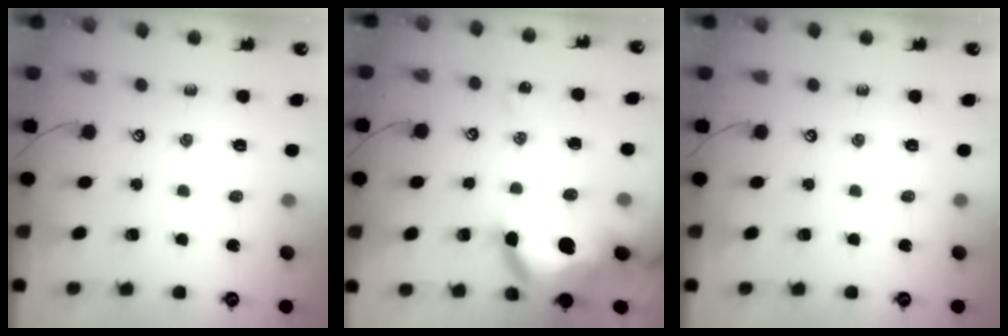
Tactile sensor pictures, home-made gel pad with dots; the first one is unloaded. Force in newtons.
{"total": 19.0, "press": 18.8, "slide": 2.3}
{"total": 0.0}